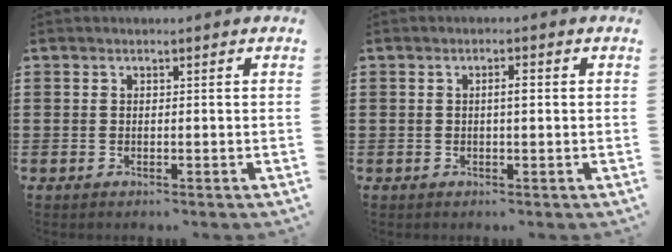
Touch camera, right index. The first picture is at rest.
{"total": 1.9, "force": [0.1, 0.4, 1.8], "torque": [-0.034, 0.001, 0.001]}